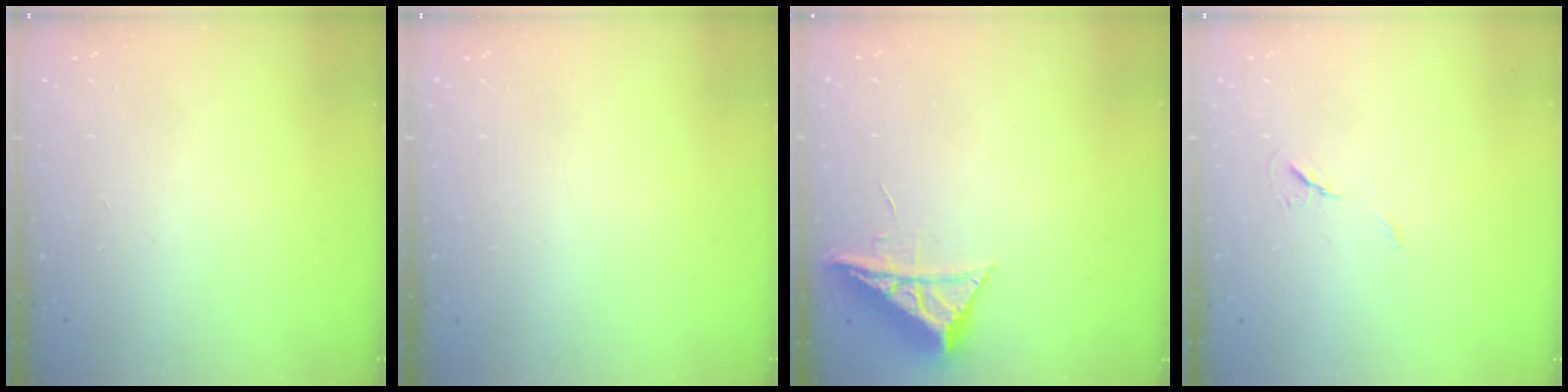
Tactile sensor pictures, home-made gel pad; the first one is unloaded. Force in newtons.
{"total": 0.0}
{"total": 7.1, "press": 7.1, "slide": 0.2}
{"total": 5.8, "press": 5.4, "slide": 2.2}